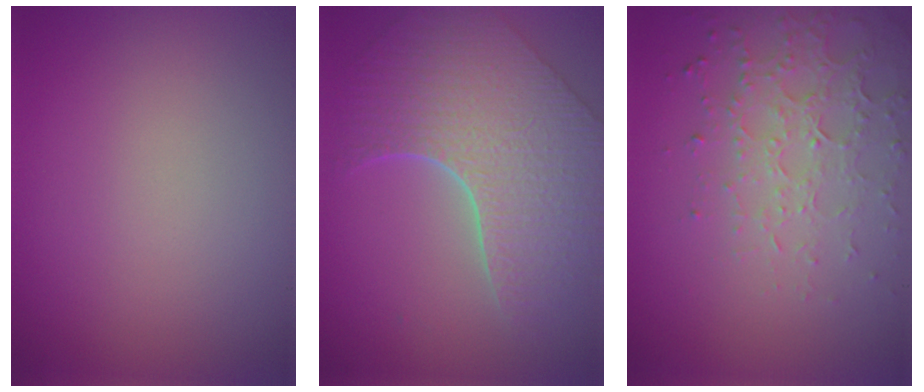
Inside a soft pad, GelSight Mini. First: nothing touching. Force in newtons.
{"total": 8.2, "press": 5.9, "slide": 5.6}
{"total": 4.6, "press": 3.3, "slide": 3.2}